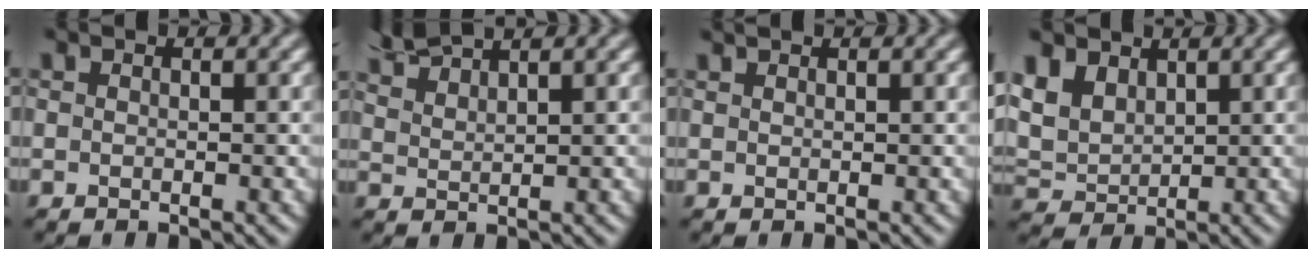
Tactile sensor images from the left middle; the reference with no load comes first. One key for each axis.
{"total": 3.9, "fx": 3.7, "fy": 0.3, "fz": 1.2, "tx": -0.027, "ty": 0.014, "tz": 0.070}
{"total": 0.8, "fx": 0.8, "fy": 0.0, "fz": 0.0, "tx": -0.001, "ty": -0.002, "tz": 0.010}
{"total": 4.3, "fx": 2.7, "fy": 2.7, "fz": 1.9, "tx": -0.063, "ty": 0.008, "tz": 0.055}